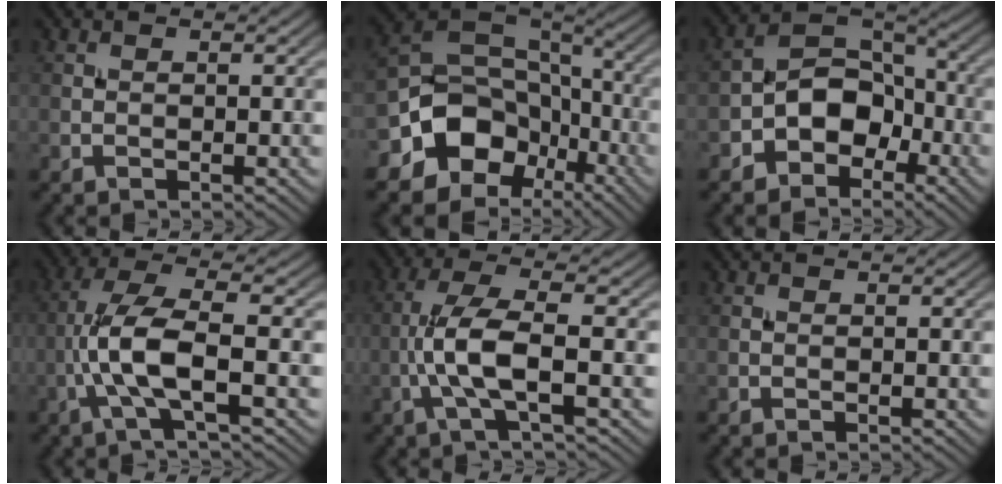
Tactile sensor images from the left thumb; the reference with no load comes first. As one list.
[{"total": 13.8, "force": [-5.6, 10.5, 7.2], "torque": [-0.153, -0.030, -0.105]}, {"total": 8.1, "force": [-3.7, 5.7, 4.5], "torque": [-0.071, 0.009, -0.084]}, {"total": 8.0, "force": [-2.0, 2.0, 7.5], "torque": [-0.154, 0.015, -0.050]}, {"total": 7.0, "force": [-1.5, 1.6, 6.6], "torque": [-0.138, 0.016, -0.040]}, {"total": 0.0}]